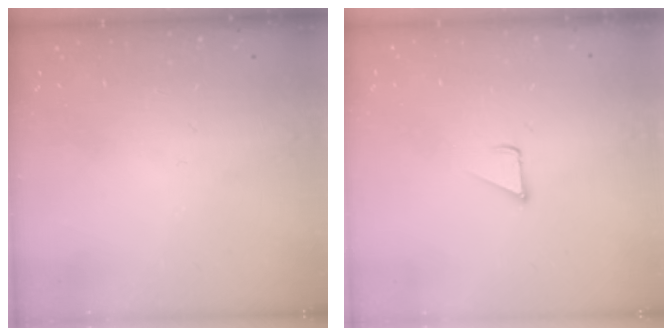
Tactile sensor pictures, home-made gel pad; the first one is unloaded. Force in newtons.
{"total": 2.8, "press": 2.8, "slide": 0.2}